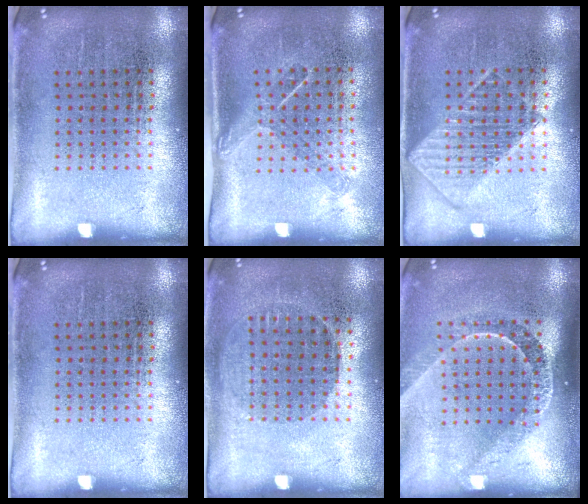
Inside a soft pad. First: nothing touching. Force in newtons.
{"total": 1.2, "press": 0.9, "slide": 0.9}
{"total": 1.0, "press": 1.0, "slide": 0.1}
{"total": 0.0}
{"total": 0.9, "press": 0.8, "slide": 0.4}
{"total": 2.2, "press": 1.6, "slide": 1.4}